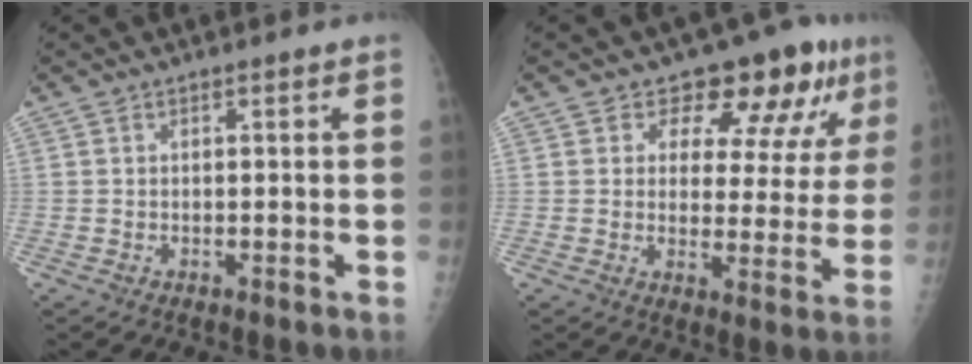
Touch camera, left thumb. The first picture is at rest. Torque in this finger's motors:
{"motor_torque": [0.08, 0.24, -0.25, -0.28, 0.03]}